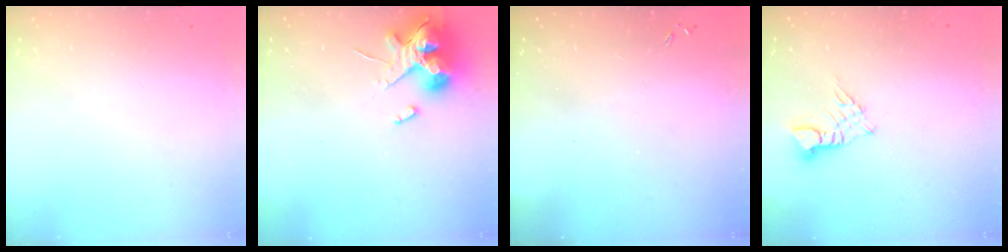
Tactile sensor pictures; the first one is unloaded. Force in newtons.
{"total": 12.4, "press": 12.3, "slide": 1.3}
{"total": 0.0}
{"total": 3.2, "press": 3.2, "slide": 0.3}